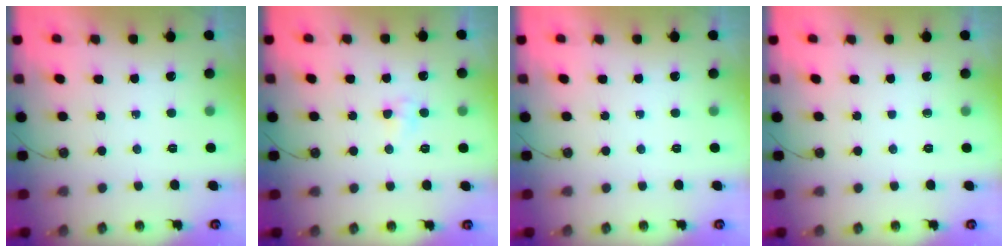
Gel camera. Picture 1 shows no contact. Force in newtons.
{"total": 3.6, "press": 3.5, "slide": 0.4}
{"total": 0.0}
{"total": 0.0}